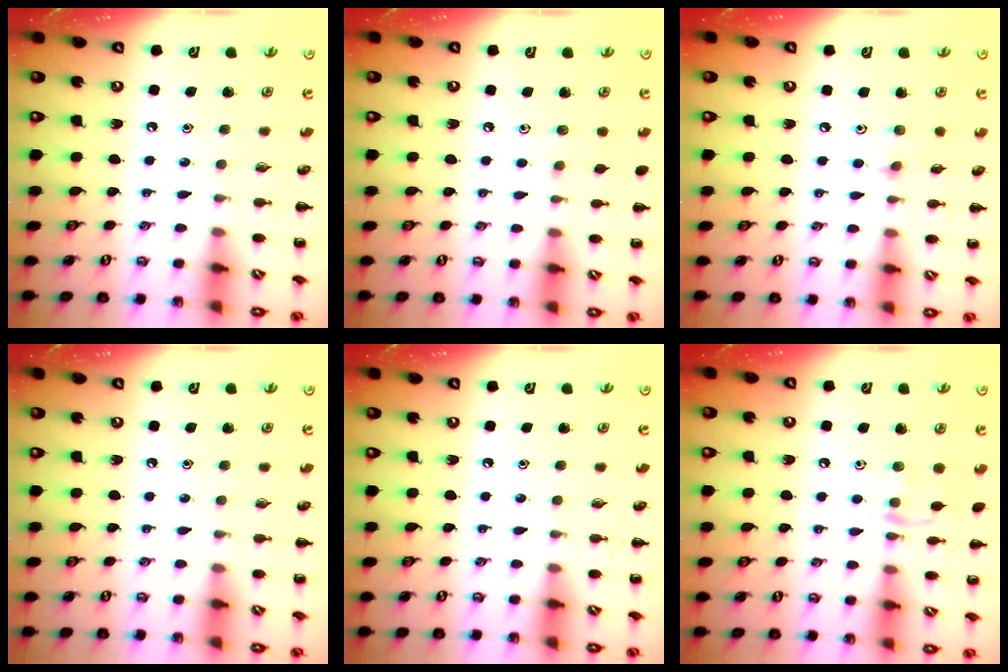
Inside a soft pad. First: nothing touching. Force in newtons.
{"total": 4.2, "press": 3.9, "slide": 1.6}
{"total": 4.9, "press": 4.7, "slide": 1.4}
{"total": 0.0}
{"total": 0.0}
{"total": 7.8, "press": 7.7, "slide": 1.0}